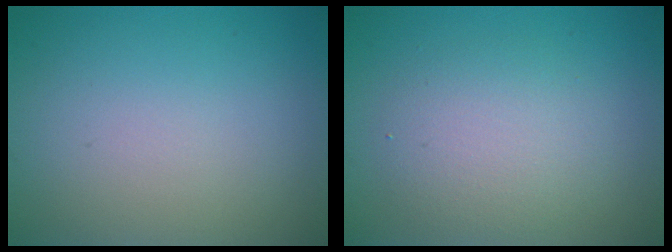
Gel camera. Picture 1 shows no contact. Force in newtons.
{"total": 3.6, "press": 3.6, "slide": 0.3}